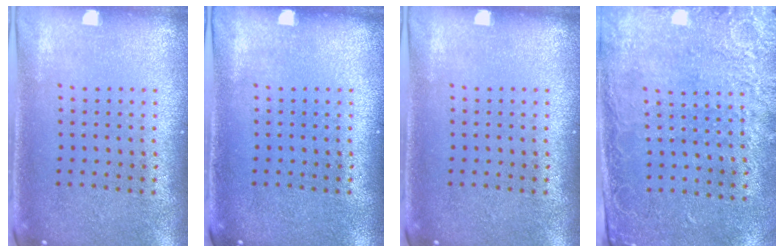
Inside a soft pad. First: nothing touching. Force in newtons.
{"total": 0.0}
{"total": 0.0}
{"total": 2.6, "press": 2.0, "slide": 1.7}